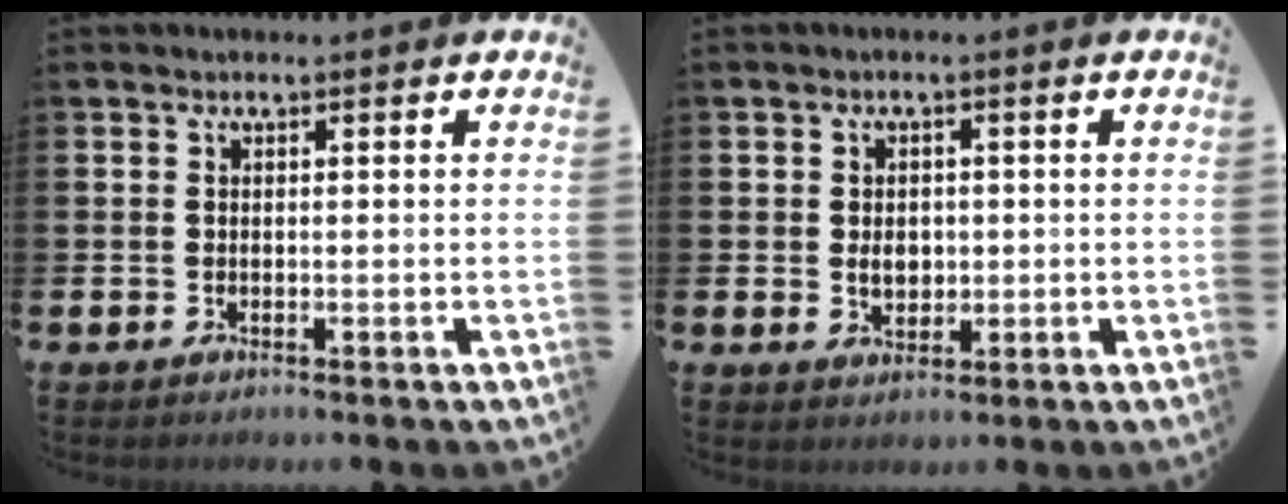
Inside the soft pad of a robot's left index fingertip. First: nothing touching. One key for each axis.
{"total": 2.8, "fx": 0.1, "fy": 2.2, "fz": 1.7, "tx": -0.017, "ty": 0.001, "tz": -0.005}